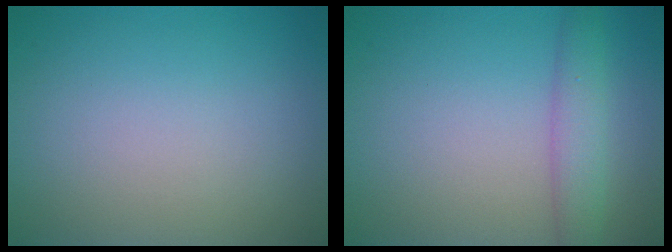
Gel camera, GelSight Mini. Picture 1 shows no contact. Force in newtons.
{"total": 3.0, "press": 3.0, "slide": 0.1}